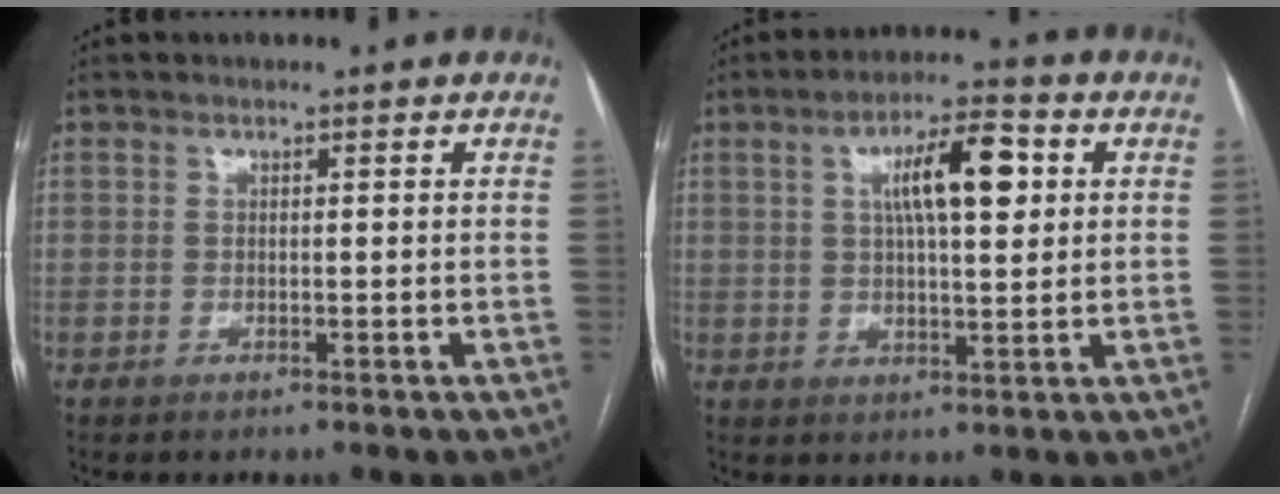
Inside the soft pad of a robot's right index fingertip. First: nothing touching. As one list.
[{"total": 9.6, "force": [2.8, 2.4, 8.8], "torque": [-0.151, 0.018, 0.046]}]